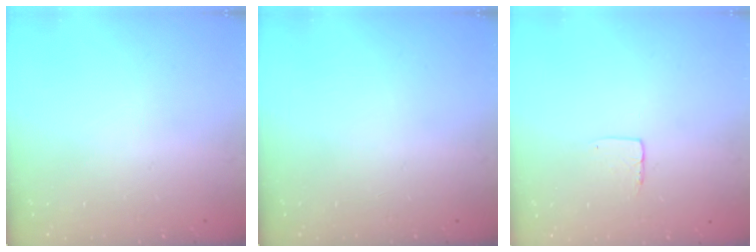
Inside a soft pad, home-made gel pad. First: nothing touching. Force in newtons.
{"total": 0.0}
{"total": 4.5, "press": 4.5, "slide": 0.3}